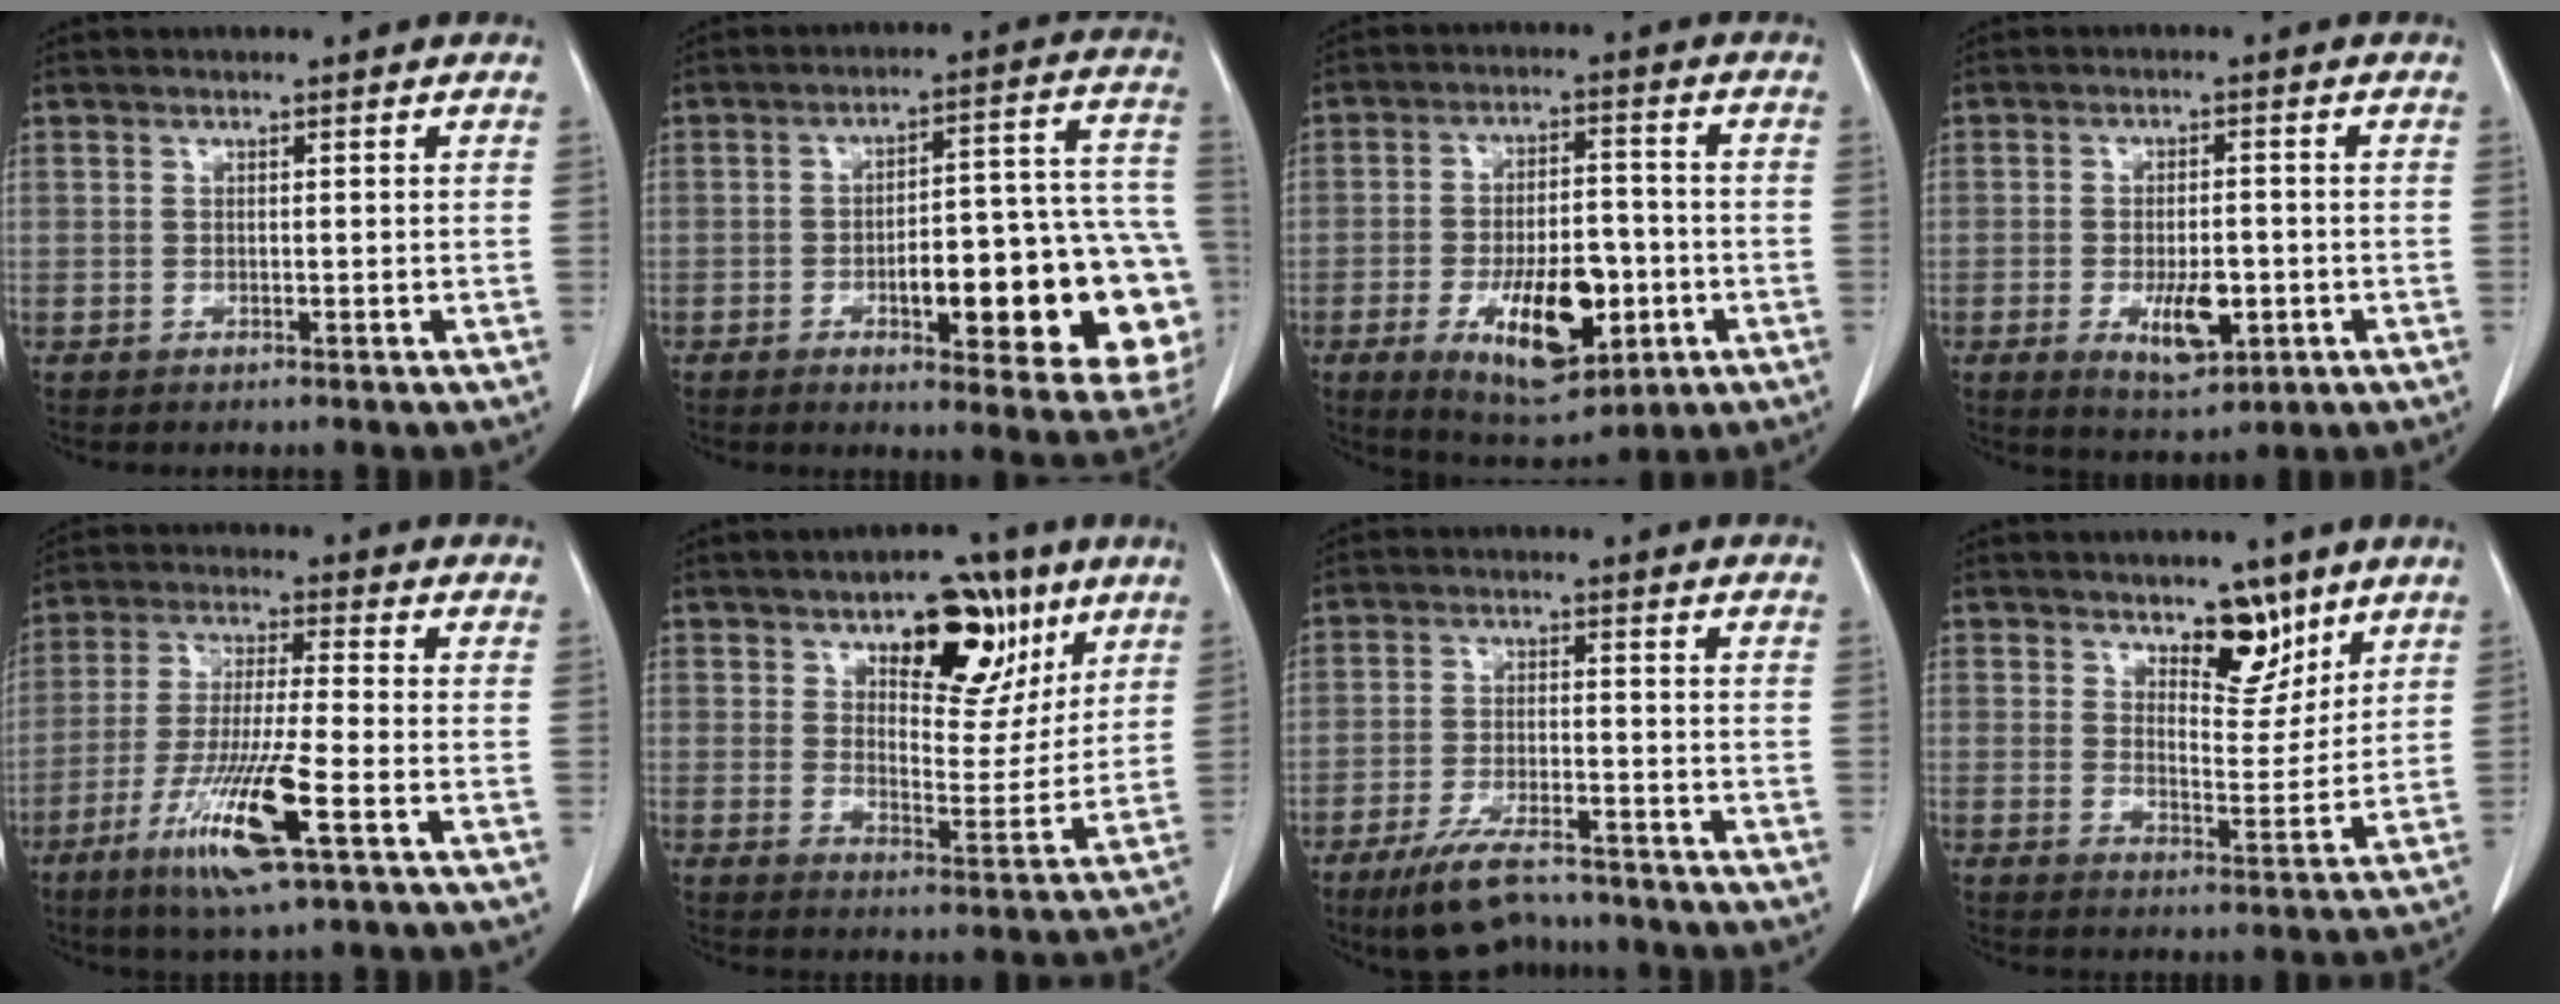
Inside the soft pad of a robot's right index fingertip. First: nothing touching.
{"total": 22.4, "force": [-5.9, 5.8, 20.8], "torque": [-0.177, 0.038, -0.056]}
{"total": 13.7, "force": [-4.5, 5.6, 11.6], "torque": [-0.191, 0.001, -0.061]}
{"total": 7.0, "force": [-2.1, 2.9, 6.1], "torque": [-0.098, -0.005, -0.020]}
{"total": 12.6, "force": [-5.6, 0.3, 11.2], "torque": [-0.224, -0.025, -0.102]}
{"total": 12.2, "force": [6.8, 6.0, 8.2], "torque": [-0.103, 0.006, 0.105]}
{"total": 9.8, "force": [-8.2, 2.3, 4.8], "torque": [-0.088, -0.019, -0.137]}
{"total": 7.0, "force": [4.8, 3.0, 4.0], "torque": [-0.051, -0.009, 0.078]}